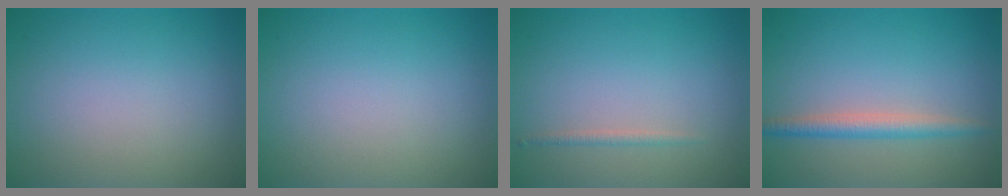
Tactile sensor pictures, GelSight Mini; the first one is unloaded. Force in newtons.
{"total": 0.0}
{"total": 0.8, "press": 0.8, "slide": 0.0}
{"total": 2.4, "press": 2.4, "slide": 0.1}